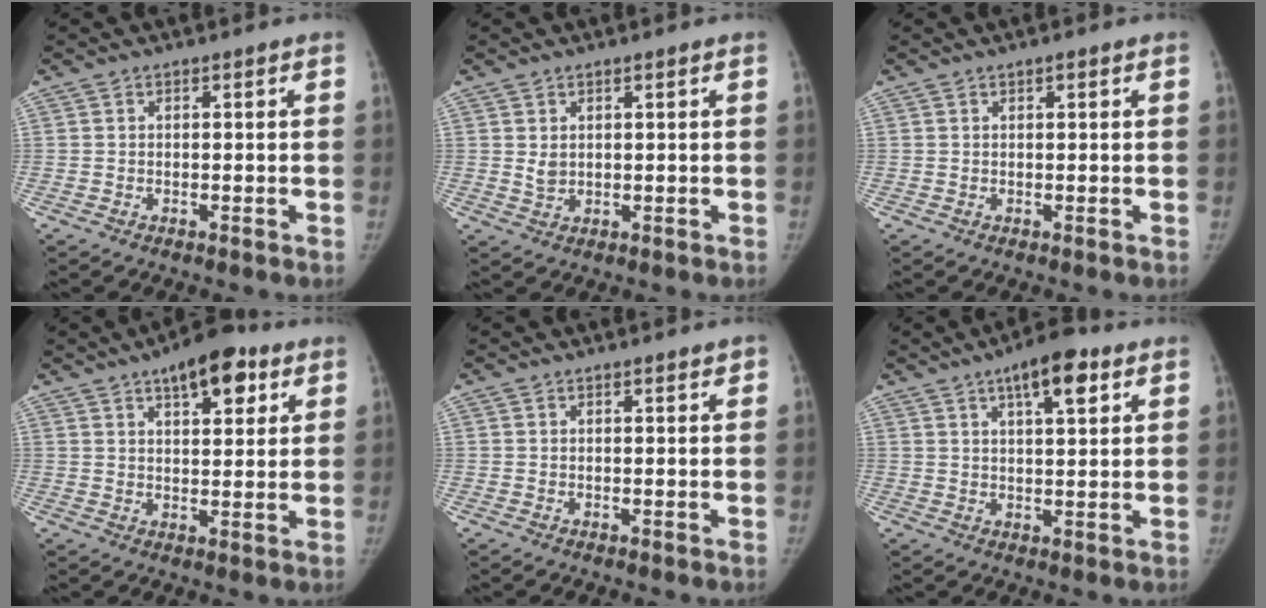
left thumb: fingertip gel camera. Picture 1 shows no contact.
{"total": 2.0, "force": [0.7, 1.4, 1.3], "torque": [-0.016, -0.008, 0.018]}
{"total": 0.8, "force": [0.4, 0.3, 0.6], "torque": [-0.010, 0.000, 0.007]}
{"total": 10.7, "force": [5.8, 4.7, 7.6], "torque": [-0.081, -0.016, 0.080]}
{"total": 1.0, "force": [0.7, 0.2, 0.6], "torque": [-0.005, -0.002, 0.009]}
{"total": 9.1, "force": [4.8, 3.1, 7.1], "torque": [-0.094, -0.012, 0.069]}